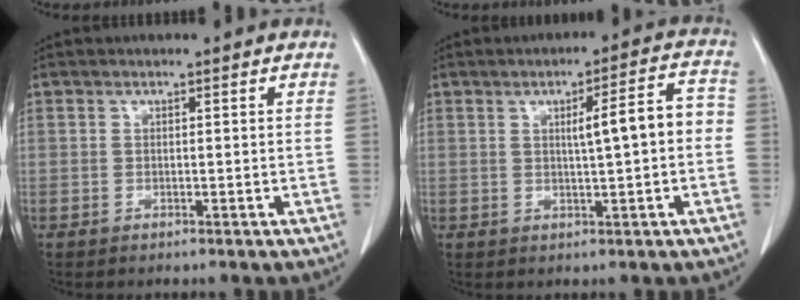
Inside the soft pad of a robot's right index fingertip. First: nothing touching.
{"total": 6.8, "force": [0.2, 0.7, 6.7], "torque": [-0.095, 0.020, 0.001]}